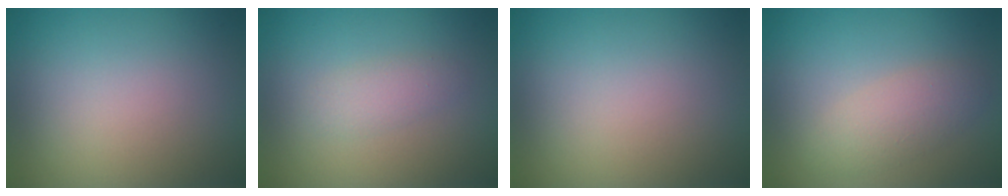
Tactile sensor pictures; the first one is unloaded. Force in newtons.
{"total": 1.6, "press": 1.6, "slide": 0.1}
{"total": 0.0}
{"total": 2.6, "press": 2.6, "slide": 0.1}